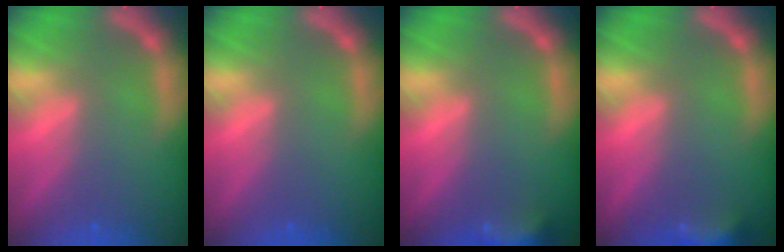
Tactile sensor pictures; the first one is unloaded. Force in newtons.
{"total": 0.0}
{"total": 4.9}
{"total": 4.4}